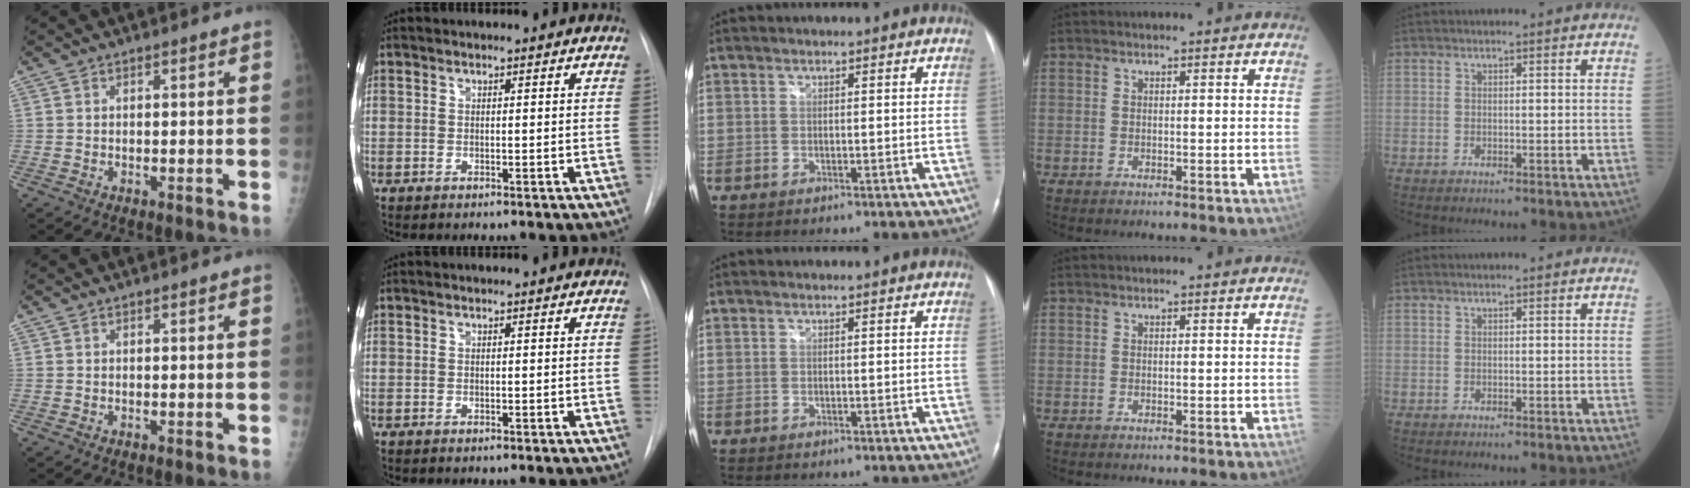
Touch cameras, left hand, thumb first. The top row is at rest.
{}